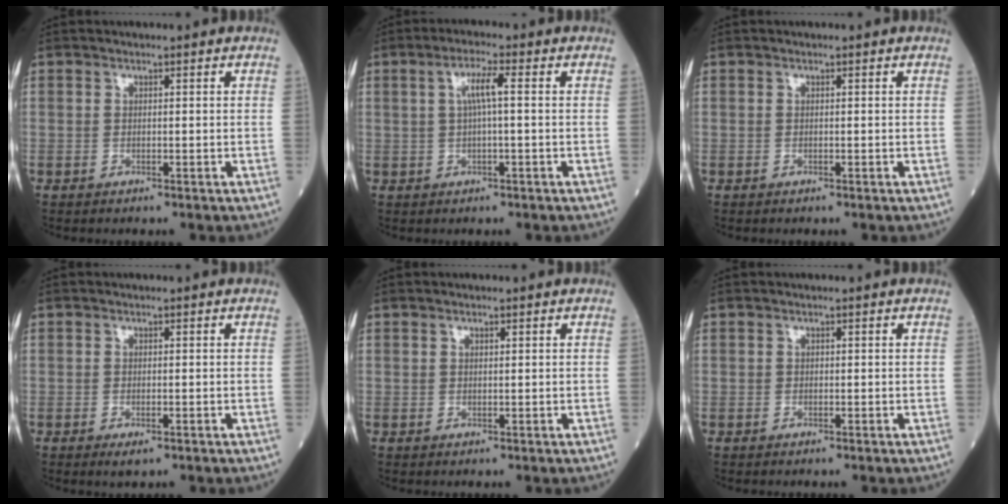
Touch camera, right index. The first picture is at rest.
{"total": 3.9, "force": [0.7, 0.2, 3.9], "torque": [-0.075, 0.010, 0.013]}
{"total": 0.0}
{"total": 1.7, "force": [-0.7, 0.5, 1.4], "torque": [-0.024, -0.004, -0.008]}
{"total": 0.6, "force": [0.4, 0.2, 0.4], "torque": [-0.009, -0.002, 0.007]}
{"total": 0.0}